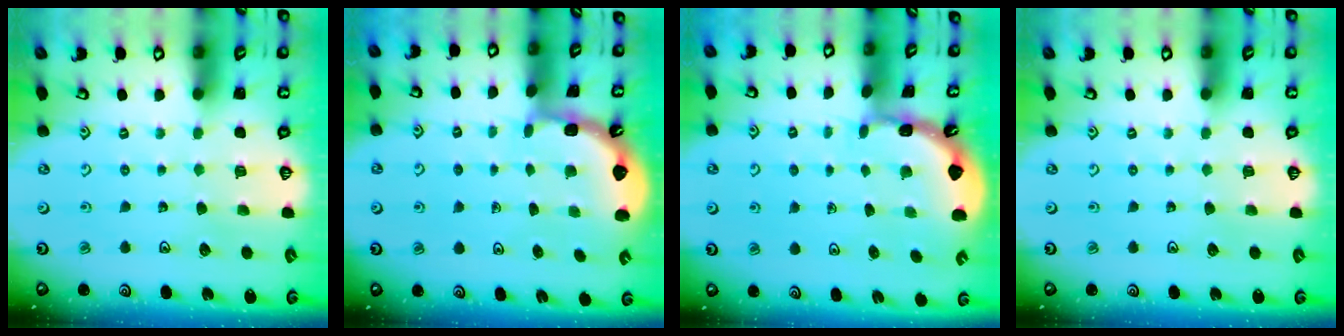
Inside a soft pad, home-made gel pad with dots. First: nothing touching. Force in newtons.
{"total": 1.9, "press": 1.9, "slide": 0.2}
{"total": 1.8, "press": 1.8, "slide": 0.1}
{"total": 0.0}